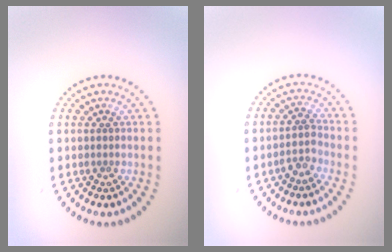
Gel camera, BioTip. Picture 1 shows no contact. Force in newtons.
{"total": 1.7, "press": 1.4, "slide": 1.1}